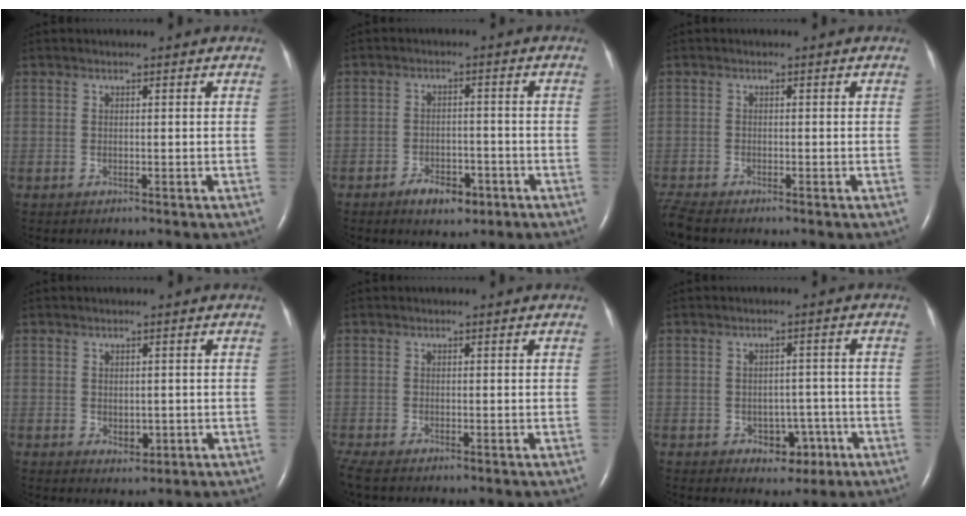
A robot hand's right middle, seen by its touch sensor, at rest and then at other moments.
{"total": 5.0, "force": [-3.1, 2.5, 3.0], "torque": [-0.048, 0.004, -0.044]}
{"total": 2.7, "force": [-2.5, 0.1, 0.9], "torque": [-0.030, -0.015, -0.049]}
{"total": 2.2, "force": [-0.3, 1.4, 1.6], "torque": [-0.025, -0.004, 0.003]}
{"total": 1.7, "force": [-1.3, 0.3, 1.0], "torque": [-0.032, -0.011, -0.026]}
{"total": 4.6, "force": [-2.1, 3.2, 2.5], "torque": [-0.026, 0.012, -0.019]}